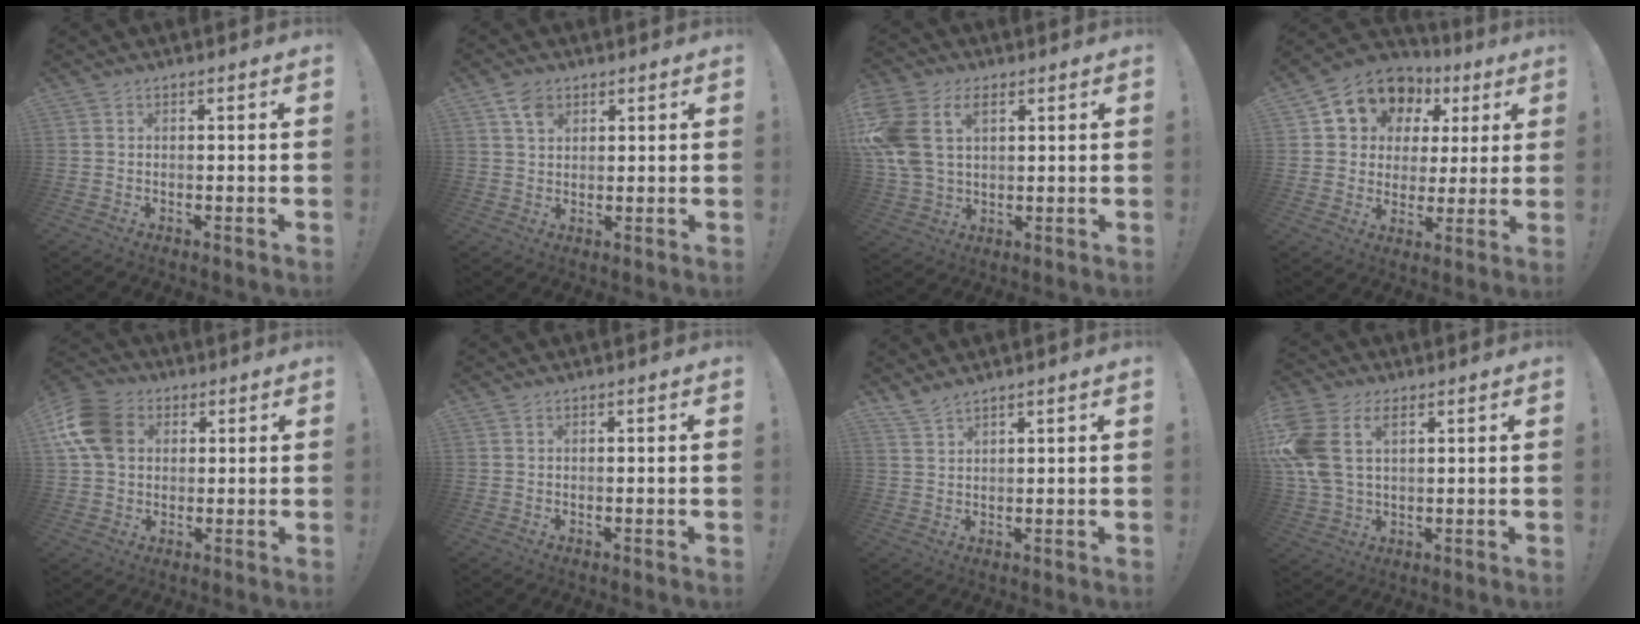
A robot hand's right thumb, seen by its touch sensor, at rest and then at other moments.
{"total": 5.1, "force": [3.0, 3.4, 2.3], "torque": [-0.035, -0.009, 0.055]}
{"total": 13.8, "force": [5.3, 9.1, 8.9], "torque": [-0.194, -0.016, 0.102]}
{"total": 12.3, "force": [6.4, 9.6, 4.4], "torque": [-0.076, -0.035, 0.126]}
{"total": 14.0, "force": [3.5, 10.9, 8.1], "torque": [-0.149, 0.004, 0.071]}
{"total": 0.5, "force": [0.1, -0.3, 0.4], "torque": [-0.012, 0.001, 0.002]}
{"total": 3.3, "force": [2.9, 0.1, 1.5], "torque": [-0.040, -0.015, 0.055]}
{"total": 12.9, "force": [5.0, 8.1, 8.7], "torque": [-0.188, -0.014, 0.094]}